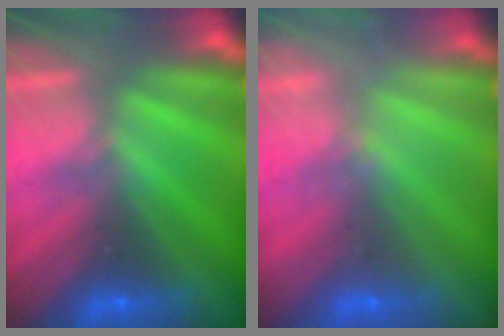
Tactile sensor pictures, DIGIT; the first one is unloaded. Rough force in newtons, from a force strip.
{"total": 2.4}